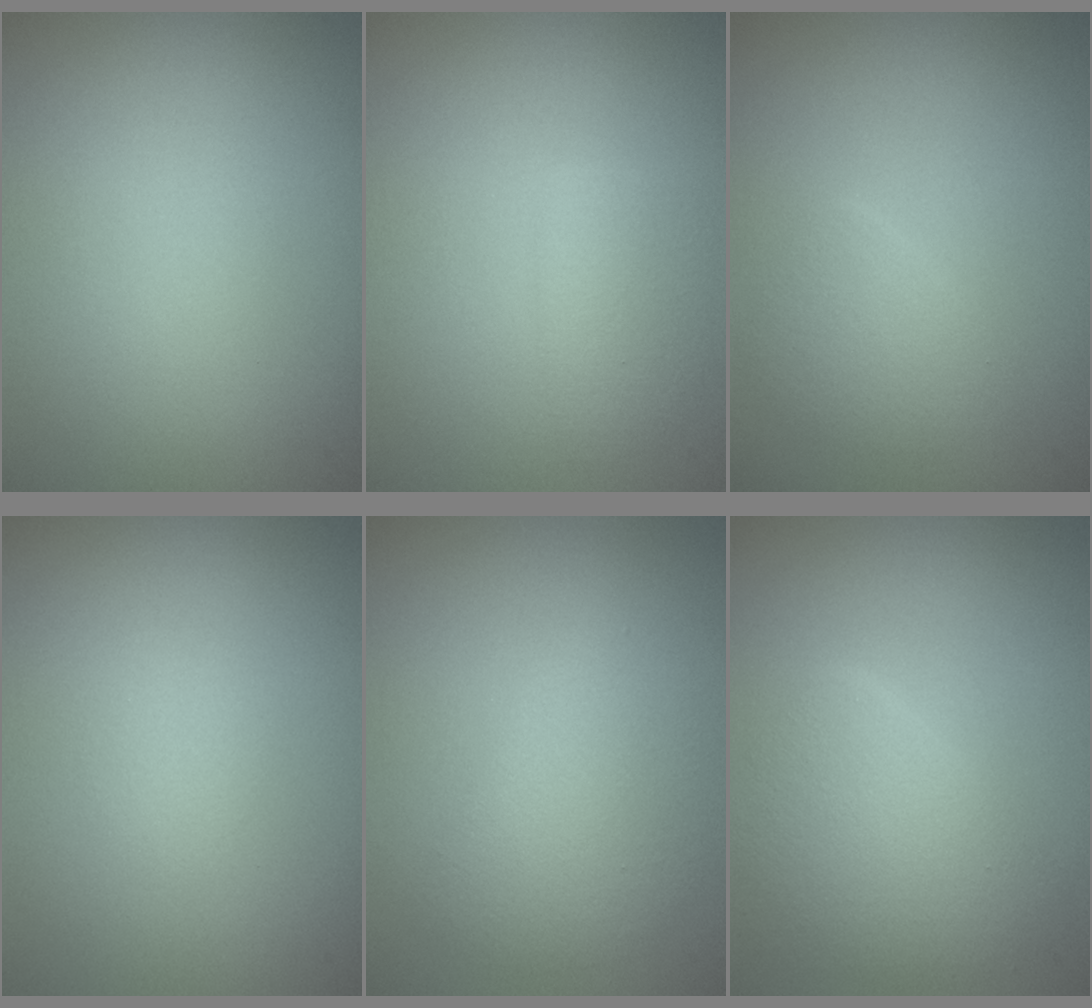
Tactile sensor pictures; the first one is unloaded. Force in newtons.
{"total": 1.9, "press": 1.9, "slide": 0.1}
{"total": 2.0, "press": 2.0, "slide": 0.0}
{"total": 0.6, "press": 0.6, "slide": 0.1}
{"total": 3.5, "press": 3.5, "slide": 0.1}
{"total": 4.5, "press": 4.5, "slide": 0.2}